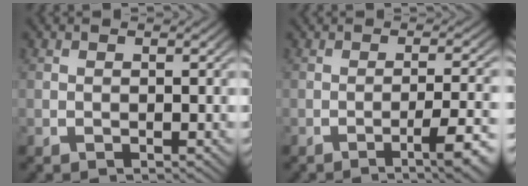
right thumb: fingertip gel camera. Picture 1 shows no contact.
{"total": 4.7, "force": [-2.1, 1.1, 4.0], "torque": [-0.055, 0.003, -0.036]}